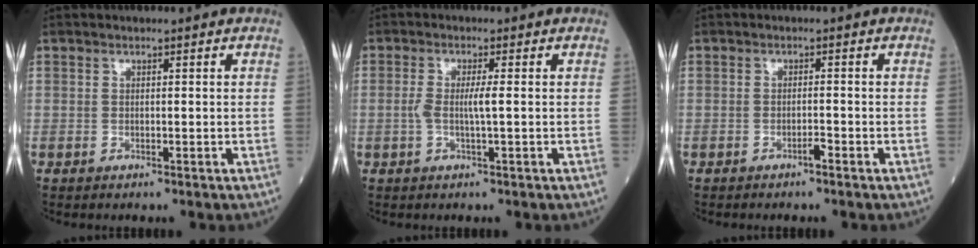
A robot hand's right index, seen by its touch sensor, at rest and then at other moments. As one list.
[{"total": 2.9, "force": [-0.1, 0.0, 2.9], "torque": [-0.061, -0.002, -0.004]}, {"total": 1.0, "force": [-0.8, 0.1, 0.6], "torque": [-0.010, 0.002, -0.014]}]